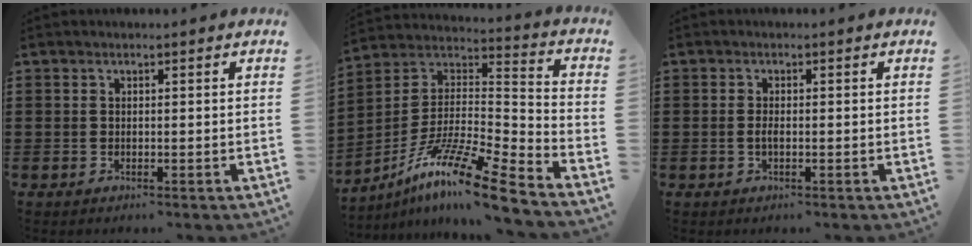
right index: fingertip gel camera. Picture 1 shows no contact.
{"total": 13.4, "force": [-10.0, 0.7, 8.9], "torque": [-0.167, 0.012, -0.194]}
{"total": 1.3, "force": [-0.2, 0.3, 1.2], "torque": [-0.023, -0.002, -0.004]}